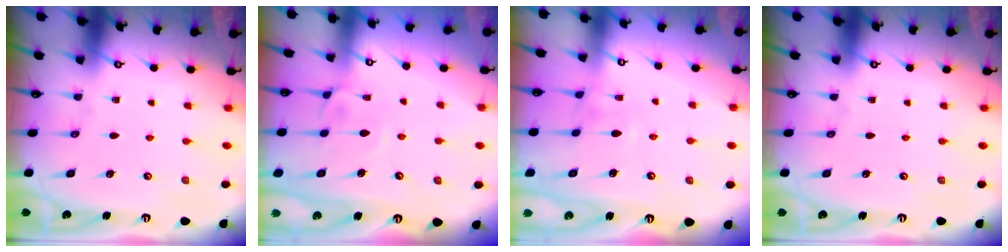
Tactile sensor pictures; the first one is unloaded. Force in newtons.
{"total": 2.7, "press": 2.6, "slide": 0.7}
{"total": 3.1, "press": 3.1, "slide": 0.2}
{"total": 0.0}